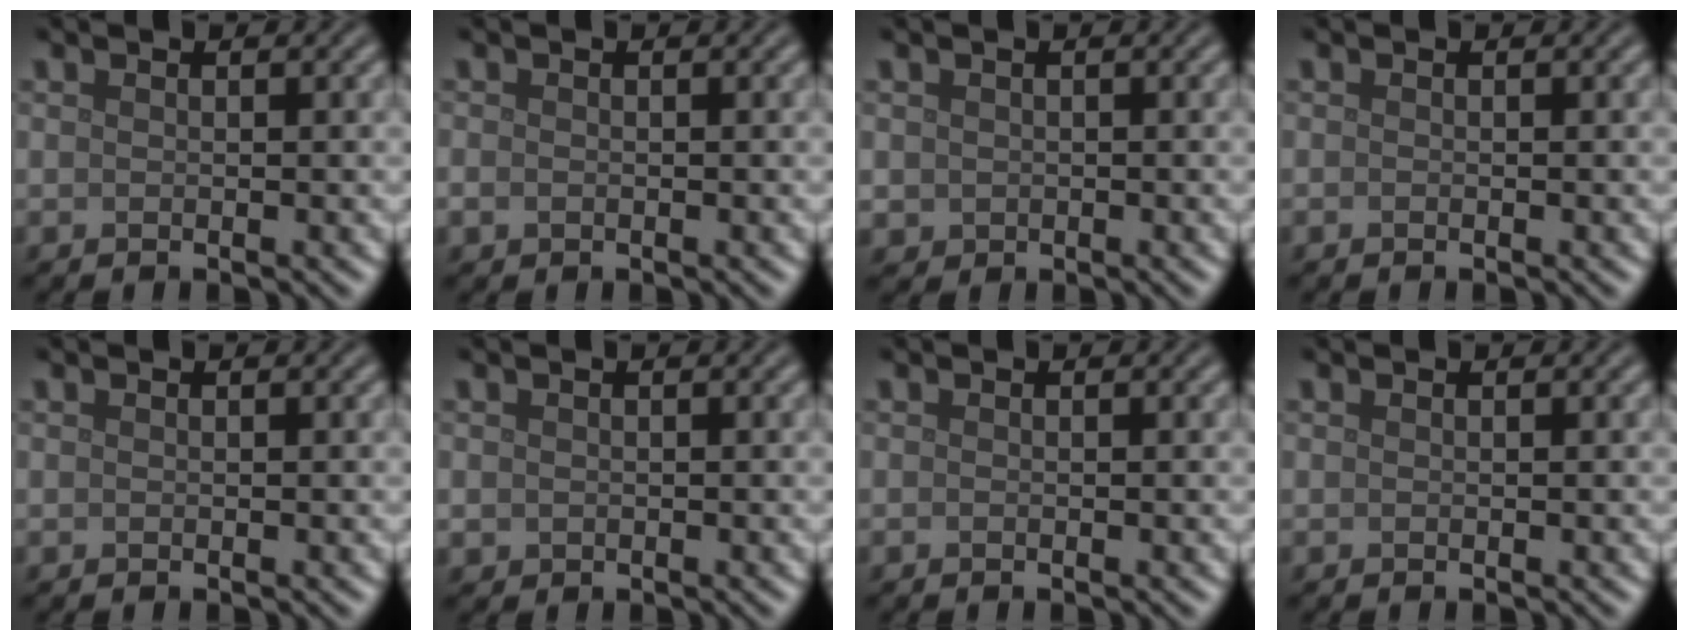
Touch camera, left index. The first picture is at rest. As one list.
[{"total": 0.7, "force": [-0.2, 0.6, 0.3], "torque": [-0.005, -0.004, -0.005]}, {"total": 1.0, "force": [0.1, 1.0, 0.2], "torque": [0.001, -0.003, 0.000]}, {"total": 0.0}, {"total": 0.0}, {"total": 0.7, "force": [0.0, 0.7, 0.1], "torque": [0.001, -0.002, -0.001]}, {"total": 0.0}, {"total": 0.0}]